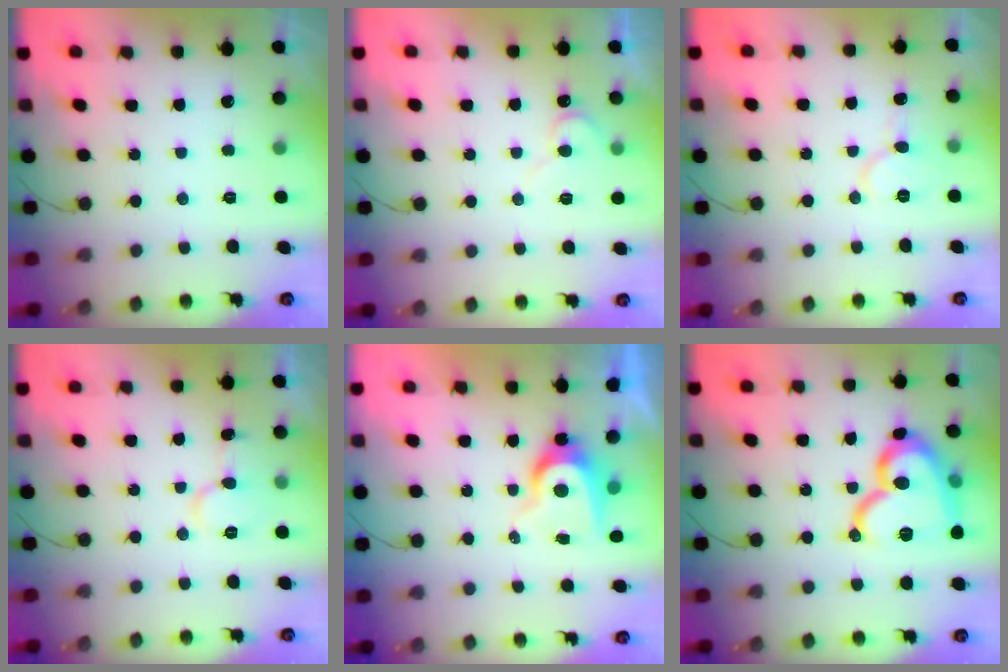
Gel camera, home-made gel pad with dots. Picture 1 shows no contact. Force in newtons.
{"total": 7.0, "press": 6.9, "slide": 0.7}
{"total": 6.7, "press": 6.7, "slide": 0.7}
{"total": 7.3, "press": 7.2, "slide": 0.7}
{"total": 7.4, "press": 7.4, "slide": 0.1}
{"total": 20.0, "press": 19.9, "slide": 1.1}